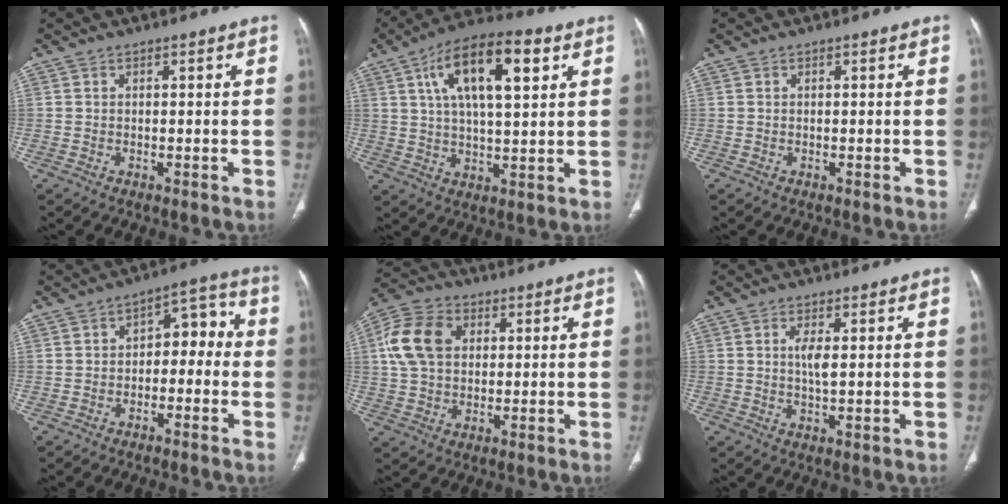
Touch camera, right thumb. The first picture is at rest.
{"total": 16.4, "force": [6.3, 6.3, 13.8], "torque": [-0.221, -0.001, 0.101]}
{"total": 0.0}
{"total": 7.6, "force": [-1.0, 4.8, 5.8], "torque": [-0.044, 0.045, -0.027]}
{"total": 11.8, "force": [2.7, 8.4, 7.8], "torque": [-0.147, 0.014, 0.046]}
{"total": 3.5, "force": [0.7, 0.9, 3.3], "torque": [-0.070, -0.009, 0.015]}